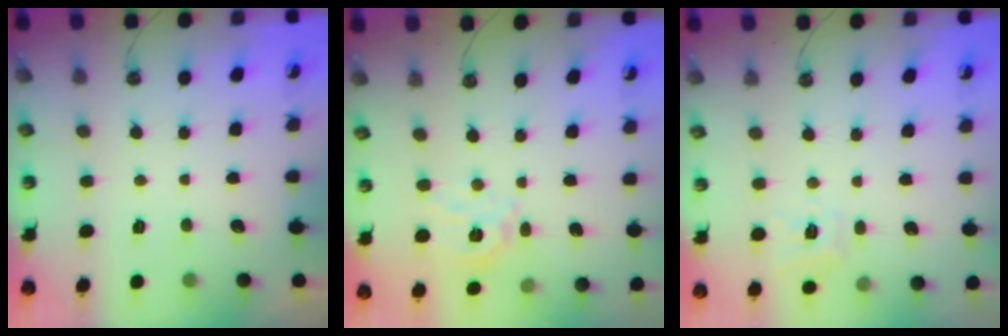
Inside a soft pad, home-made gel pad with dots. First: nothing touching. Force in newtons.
{"total": 9.9, "press": 9.9, "slide": 0.8}
{"total": 8.0, "press": 8.0, "slide": 0.7}